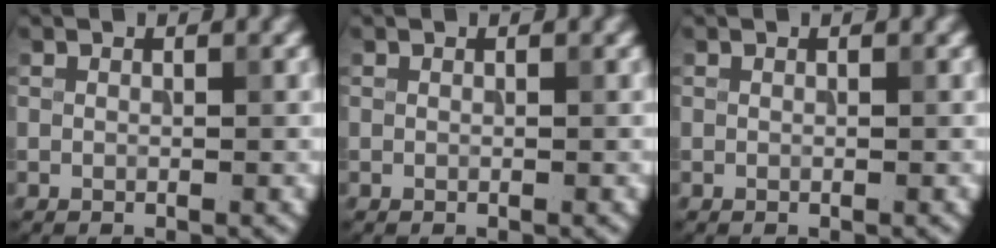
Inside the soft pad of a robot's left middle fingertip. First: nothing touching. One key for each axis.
{"total": 0.0}
{"total": 0.0}